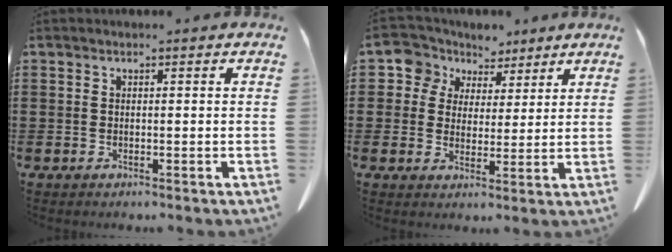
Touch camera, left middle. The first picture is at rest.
{"total": 6.4, "force": [4.2, 4.8, 0.2], "torque": [-0.047, -0.012, 0.076]}